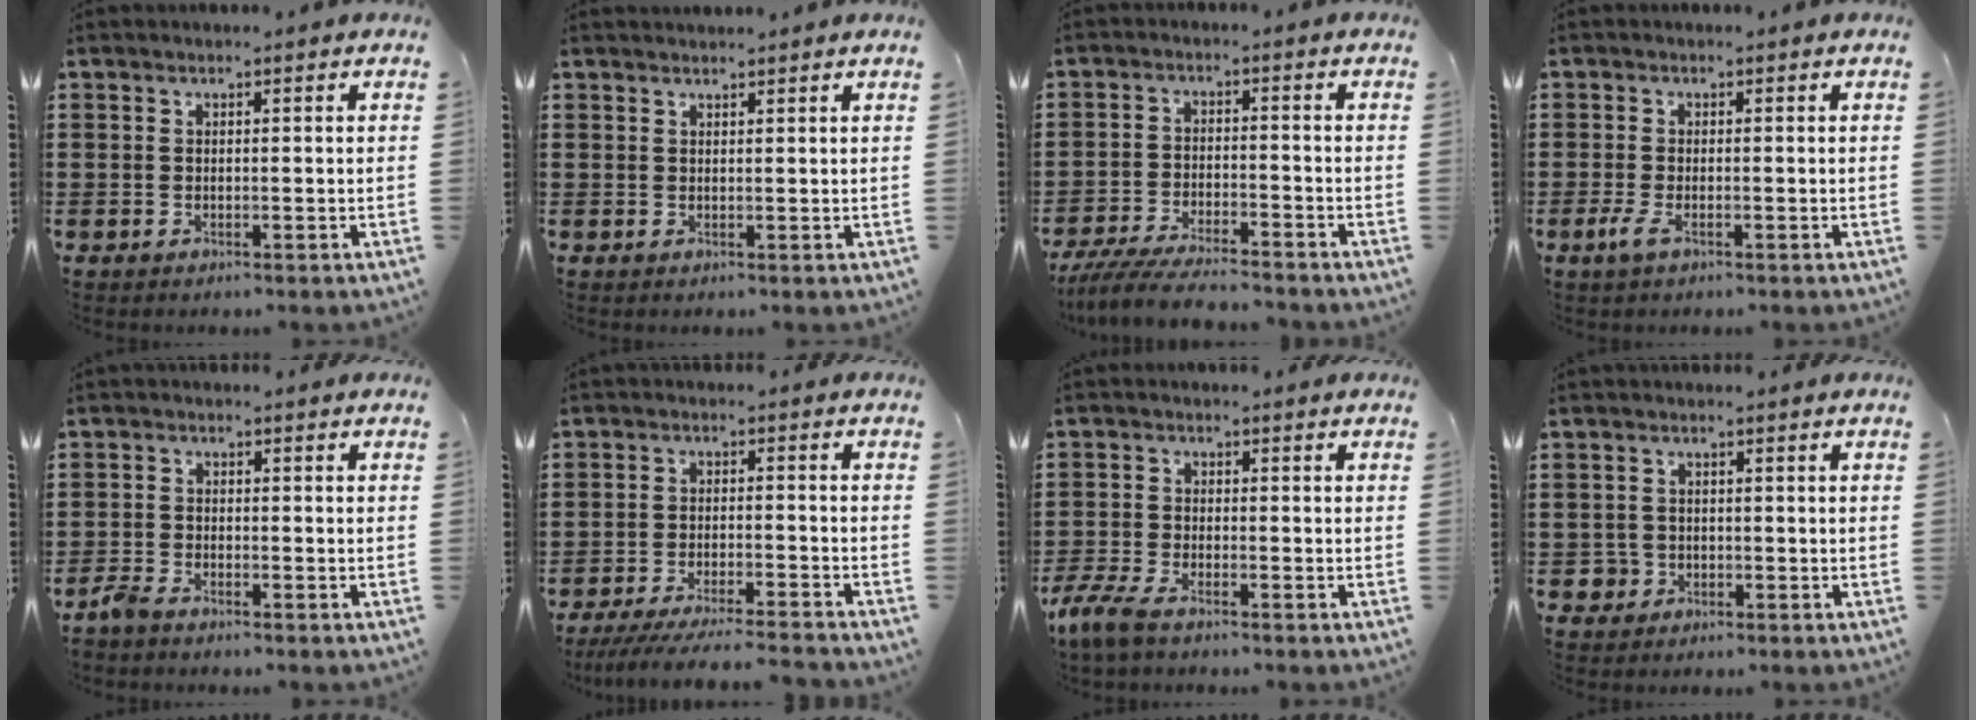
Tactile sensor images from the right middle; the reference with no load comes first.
{"total": 1.1, "force": [1.0, -0.2, 0.0], "torque": [-0.001, 0.000, 0.020]}
{"total": 6.0, "force": [-5.6, 0.5, 2.1], "torque": [-0.050, -0.008, -0.109]}
{"total": 2.2, "force": [-0.9, 0.7, 1.9], "torque": [-0.054, -0.010, -0.023]}
{"total": 2.3, "force": [-2.0, 0.5, 1.0], "torque": [-0.033, 0.000, -0.045]}
{"total": 5.1, "force": [-4.7, 0.0, 1.9], "torque": [-0.042, -0.015, -0.094]}
{"total": 4.2, "force": [-3.3, 0.8, 2.4], "torque": [-0.075, -0.013, -0.074]}
{"total": 1.9, "force": [-0.7, 1.7, 0.3], "torque": [-0.019, 0.000, -0.020]}